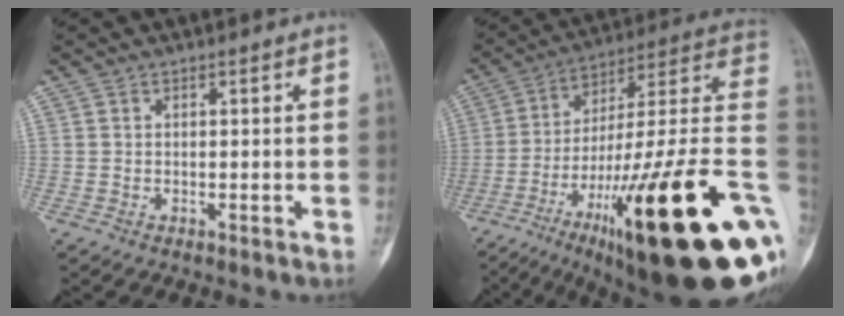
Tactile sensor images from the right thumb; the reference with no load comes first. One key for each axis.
{"total": 35.6, "fx": -11.2, "fy": 6.5, "fz": 33.2, "tx": -0.431, "ty": 0.057, "tz": -0.178}